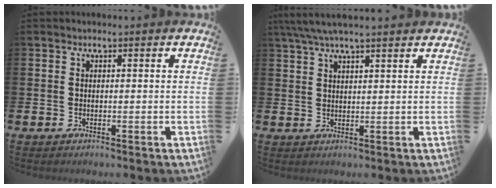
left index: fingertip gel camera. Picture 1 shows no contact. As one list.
[{"total": 4.6, "force": [3.9, 0.5, 2.3], "torque": [-0.059, -0.002, 0.073]}]